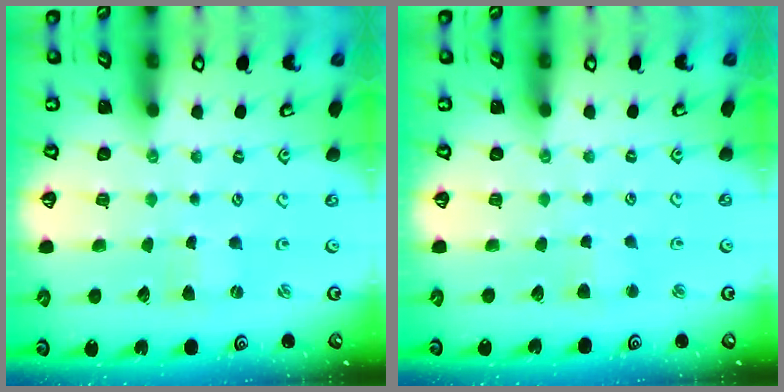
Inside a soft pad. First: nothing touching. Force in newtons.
{"total": 2.6, "press": 2.6, "slide": 0.4}